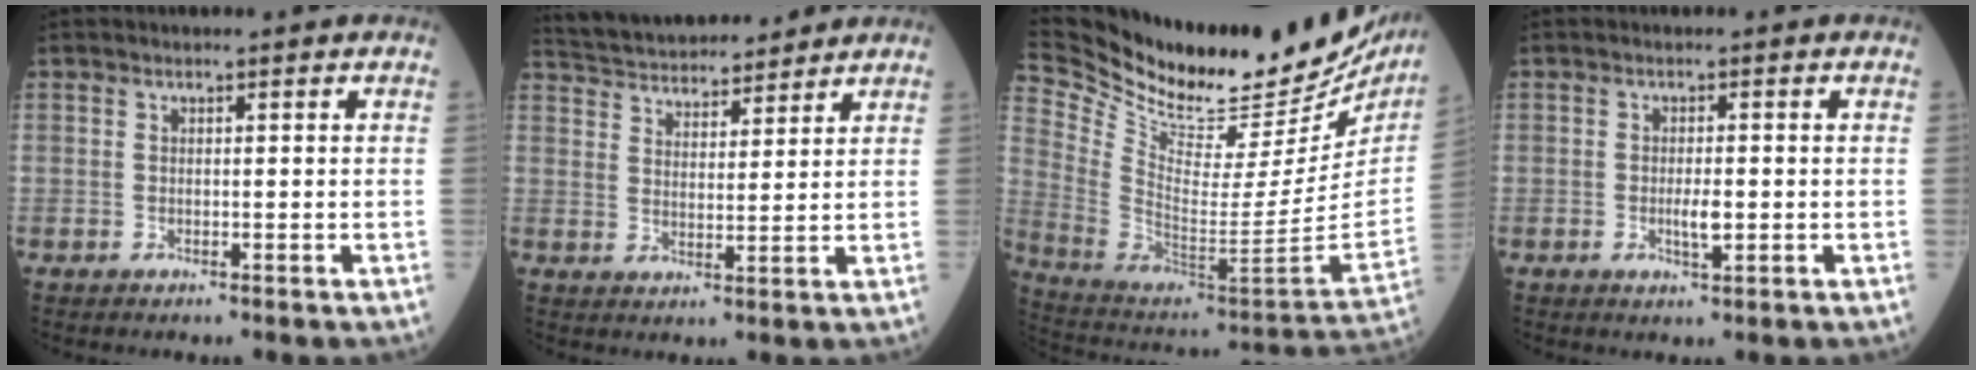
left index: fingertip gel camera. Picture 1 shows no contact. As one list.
[{"total": 14.1, "force": [13.2, 3.0, 3.9], "torque": [-0.068, 0.029, 0.213]}, {"total": 33.7, "force": [28.4, 8.7, 15.9], "torque": [-0.290, -0.068, 0.410]}, {"total": 2.1, "force": [-0.5, 0.5, 2.0], "torque": [-0.038, -0.005, -0.009]}]